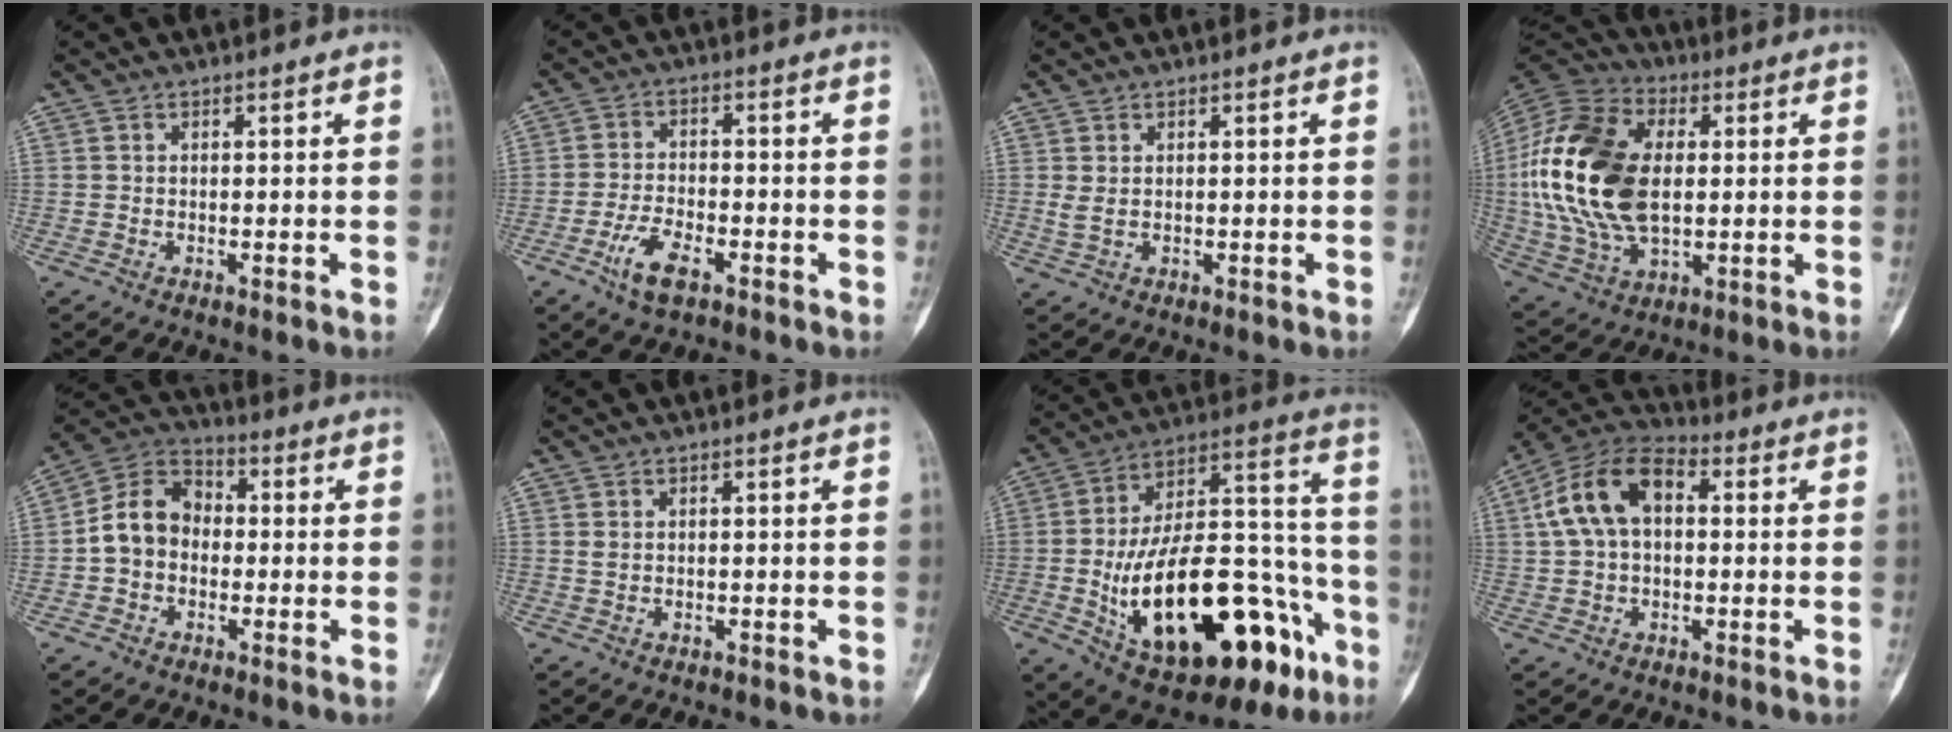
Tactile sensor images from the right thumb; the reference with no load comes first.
{"total": 6.6, "force": [-3.6, 2.8, 4.7], "torque": [-0.094, 0.014, -0.066]}
{"total": 1.6, "force": [0.4, 0.8, 1.4], "torque": [-0.035, 0.005, 0.016]}
{"total": 24.1, "force": [1.7, 14.7, 19.1], "torque": [-0.394, -0.005, 0.031]}
{"total": 10.0, "force": [-1.0, 8.0, 5.9], "torque": [-0.093, 0.037, -0.034]}
{"total": 0.5, "force": [0.1, 0.3, 0.4], "torque": [-0.014, -0.001, 0.002]}
{"total": 33.3, "force": [-12.0, 14.4, 27.4], "torque": [-0.426, 0.049, -0.168]}
{"total": 12.6, "force": [1.8, 7.9, 9.6], "torque": [-0.177, 0.036, 0.022]}